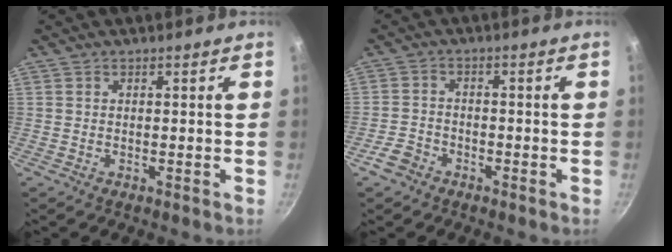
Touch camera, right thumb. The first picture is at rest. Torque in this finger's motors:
{"motor_torque": [0.23, -0.23, -0.21, 0.05, 0.02]}